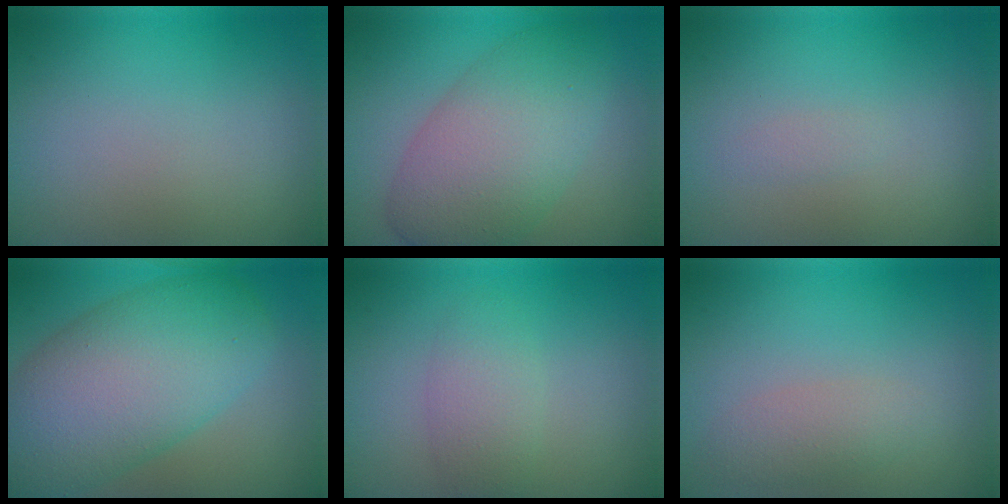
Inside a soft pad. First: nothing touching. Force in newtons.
{"total": 8.4, "press": 8.3, "slide": 0.4}
{"total": 0.5, "press": 0.5, "slide": 0.0}
{"total": 10.6, "press": 10.6, "slide": 0.4}
{"total": 2.8, "press": 2.8, "slide": 0.1}
{"total": 2.0, "press": 2.0, "slide": 0.1}